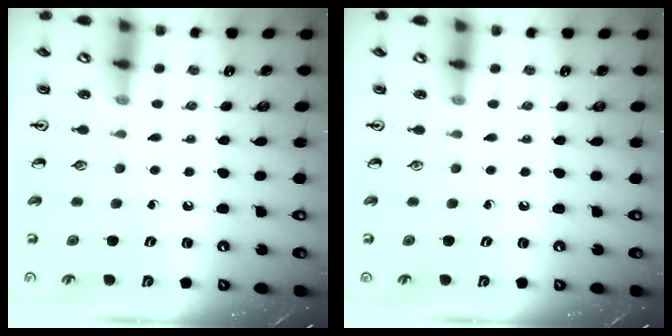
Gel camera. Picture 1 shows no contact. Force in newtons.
{"total": 0.0}